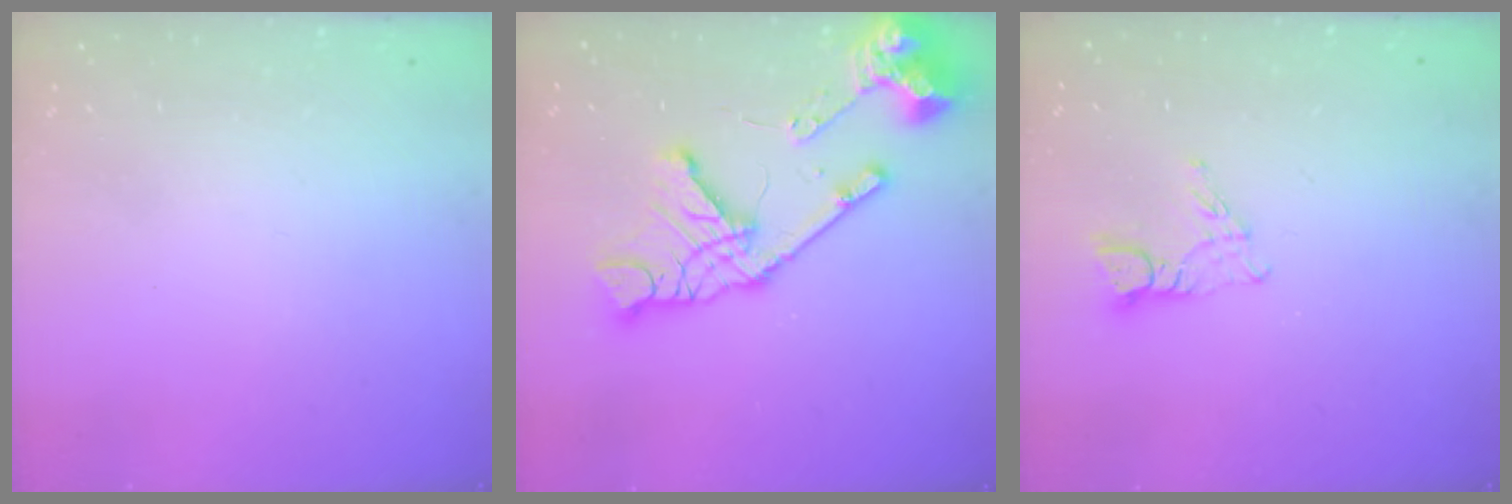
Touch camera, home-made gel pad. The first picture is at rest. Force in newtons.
{"total": 19.9, "press": 19.8, "slide": 2.1}
{"total": 6.5, "press": 6.5, "slide": 0.5}